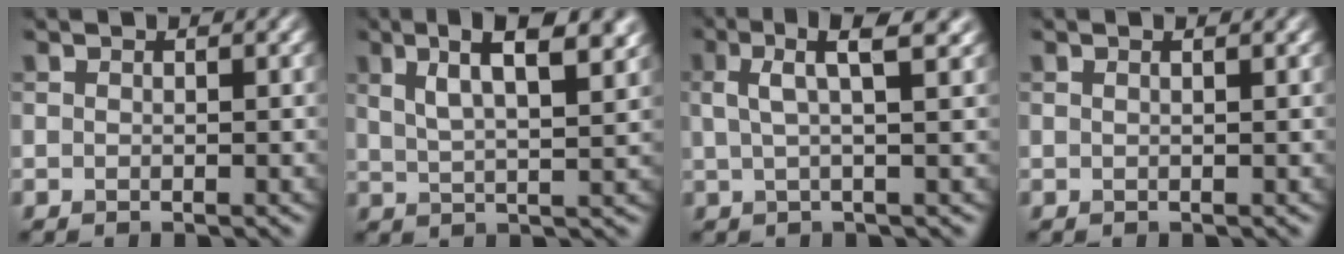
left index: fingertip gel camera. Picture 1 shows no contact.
{"total": 8.2, "force": [4.2, 2.5, 6.6], "torque": [-0.091, 0.019, 0.061]}
{"total": 4.5, "force": [1.6, 0.7, 4.2], "torque": [-0.064, 0.009, 0.022]}
{"total": 1.0, "force": [0.6, 0.1, 0.8], "torque": [-0.007, -0.001, -0.002]}